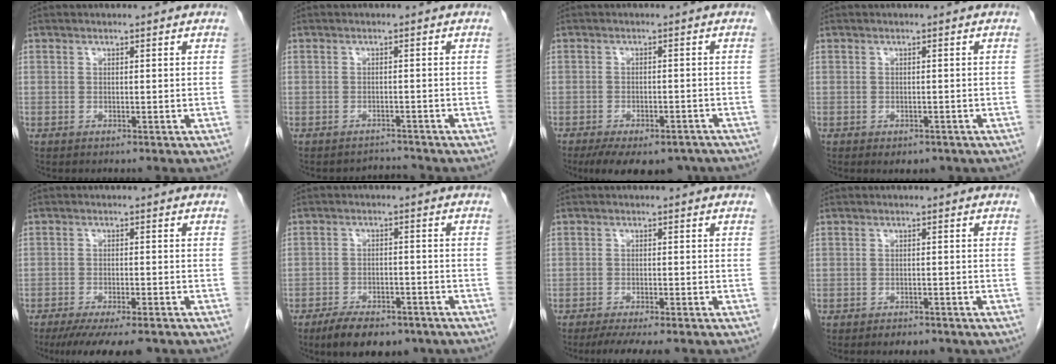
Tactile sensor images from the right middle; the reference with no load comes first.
{"total": 1.8, "force": [-1.5, -0.2, -0.9], "torque": [0.012, -0.011, -0.020]}
{"total": 12.2, "force": [-9.3, 5.3, 5.9], "torque": [-0.096, -0.006, -0.122]}
{"total": 2.4, "force": [-1.7, 1.4, 1.1], "torque": [-0.011, -0.001, -0.013]}
{"total": 11.1, "force": [-8.8, 2.3, 6.3], "torque": [-0.086, -0.016, -0.128]}
{"total": 9.4, "force": [-7.1, 3.8, 4.8], "torque": [-0.073, -0.002, -0.105]}
{"total": 6.7, "force": [-5.5, 1.1, 3.7], "torque": [-0.048, -0.011, -0.082]}
{"total": 2.4, "force": [-2.0, 1.0, 1.0], "torque": [-0.019, -0.002, -0.021]}